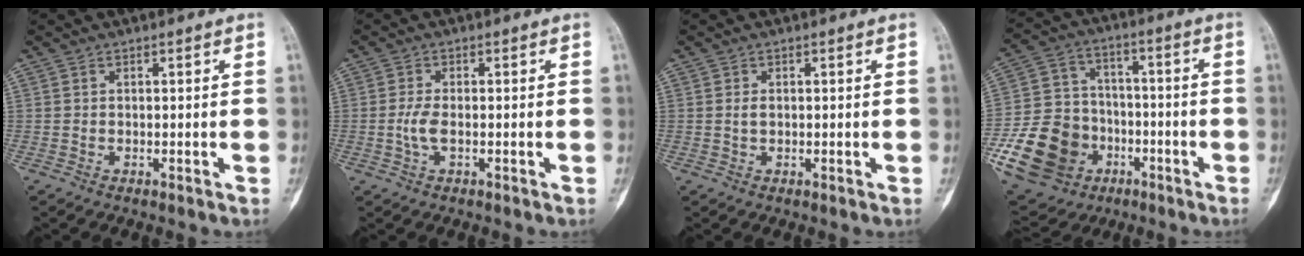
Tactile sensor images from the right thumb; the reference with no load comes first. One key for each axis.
{"total": 2.9, "fx": -0.5, "fy": 1.1, "fz": 2.6, "tx": -0.061, "ty": 0.000, "tz": -0.010}
{"total": 1.0, "fx": 0.1, "fy": 0.6, "fz": 0.8, "tx": -0.015, "ty": 0.000, "tz": 0.004}
{"total": 19.3, "fx": -7.0, "fy": 15.8, "fz": 8.5, "tx": -0.163, "ty": 0.056, "tz": -0.111}